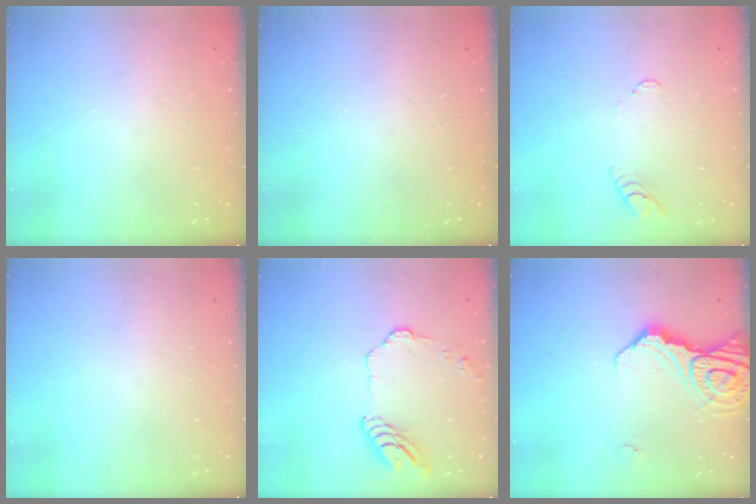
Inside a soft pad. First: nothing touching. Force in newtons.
{"total": 0.0}
{"total": 3.7, "press": 3.7, "slide": 0.2}
{"total": 1.7, "press": 1.7, "slide": 0.1}
{"total": 11.6, "press": 11.6, "slide": 0.8}
{"total": 14.4, "press": 14.3, "slide": 1.8}